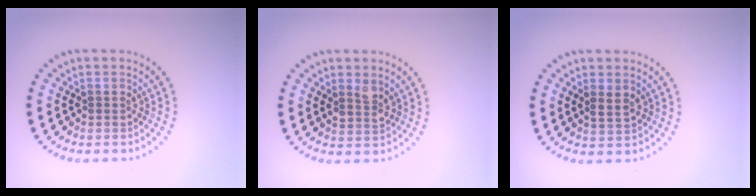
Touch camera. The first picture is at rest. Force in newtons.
{"total": 1.7, "press": 1.5, "slide": 0.8}
{"total": 1.2, "press": 1.0, "slide": 0.5}